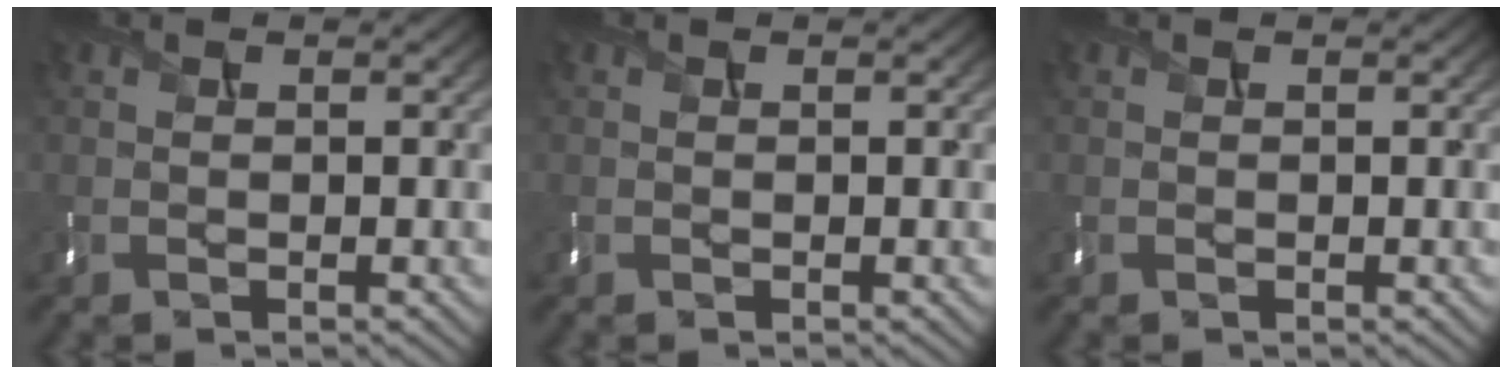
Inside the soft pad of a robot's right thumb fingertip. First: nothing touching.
{"total": 0.0}
{"total": 0.0}